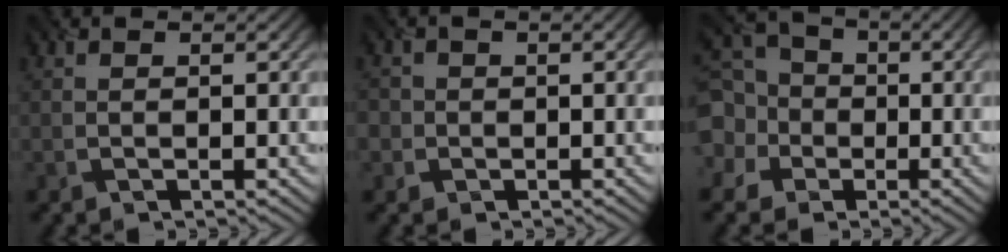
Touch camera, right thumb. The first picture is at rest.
{"total": 1.9, "force": [-0.6, 1.8, -0.2], "torque": [0.005, -0.002, -0.014]}
{"total": 9.1, "force": [-0.9, 8.6, 2.9], "torque": [-0.109, -0.002, -0.046]}